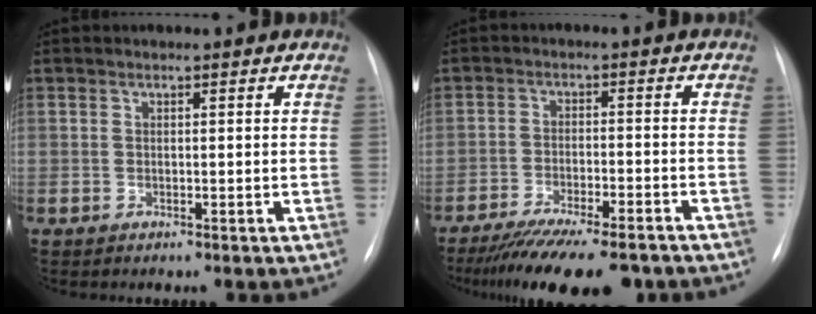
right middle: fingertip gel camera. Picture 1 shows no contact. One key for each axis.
{"total": 15.8, "fx": -13.1, "fy": 3.0, "fz": 8.2, "tx": -0.123, "ty": -0.020, "tz": -0.193}